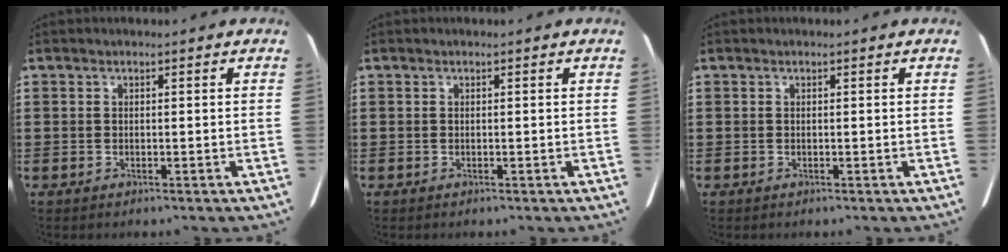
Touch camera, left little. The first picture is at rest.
{"total": 0.0}
{"total": 0.0}